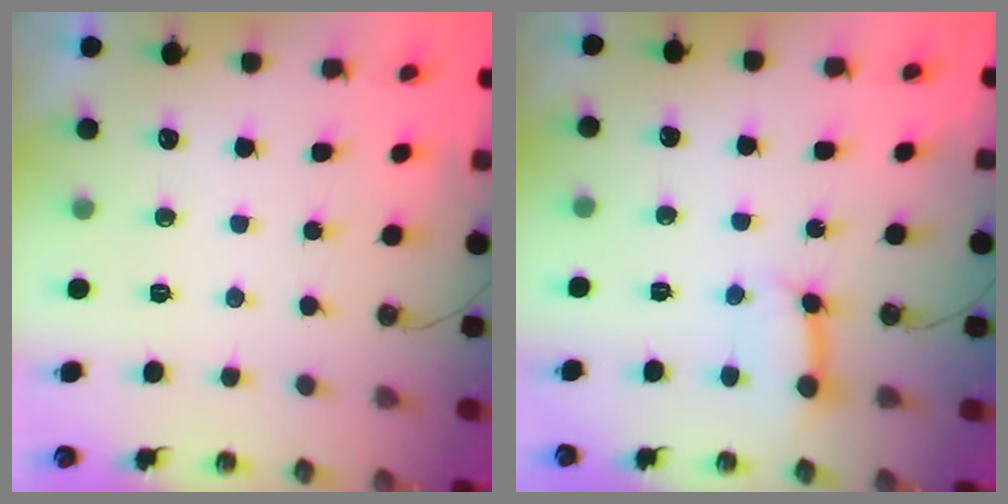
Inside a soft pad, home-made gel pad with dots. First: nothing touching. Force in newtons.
{"total": 8.5, "press": 8.5, "slide": 0.9}